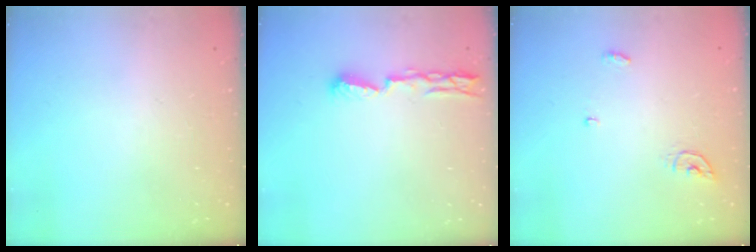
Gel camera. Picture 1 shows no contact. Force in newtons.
{"total": 8.1, "press": 8.0, "slide": 1.1}
{"total": 4.5, "press": 4.5, "slide": 0.3}